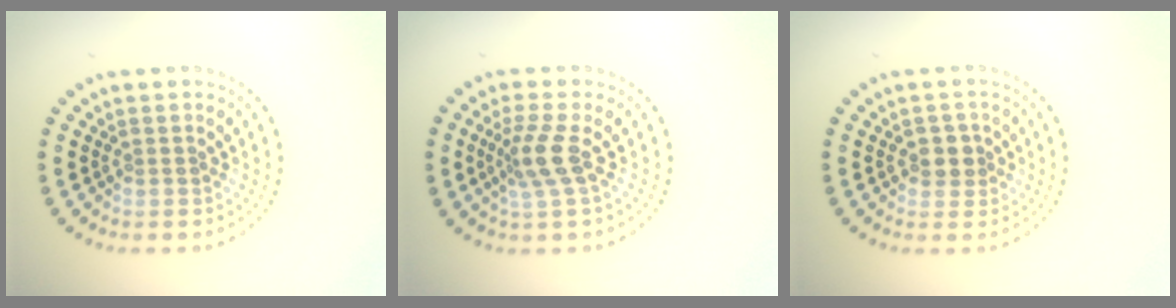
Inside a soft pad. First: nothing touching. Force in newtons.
{"total": 2.9, "press": 2.1, "slide": 2.0}
{"total": 1.9, "press": 1.8, "slide": 0.7}